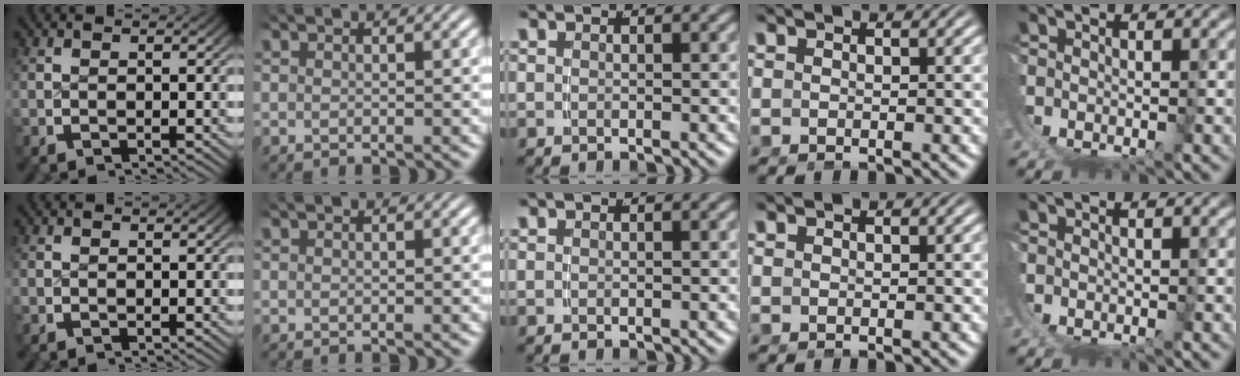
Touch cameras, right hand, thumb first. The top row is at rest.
{}